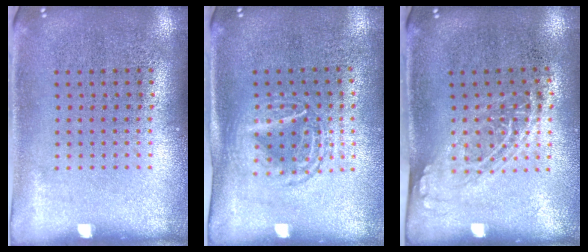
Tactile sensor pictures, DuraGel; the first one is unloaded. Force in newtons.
{"total": 1.6, "press": 1.3, "slide": 0.8}
{"total": 1.3, "press": 1.0, "slide": 0.8}